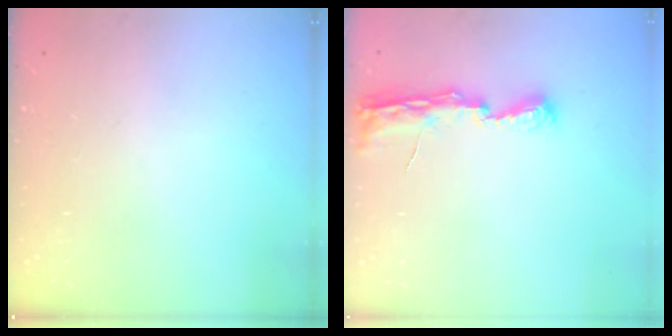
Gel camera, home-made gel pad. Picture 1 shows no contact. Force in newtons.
{"total": 7.6, "press": 7.5, "slide": 0.6}